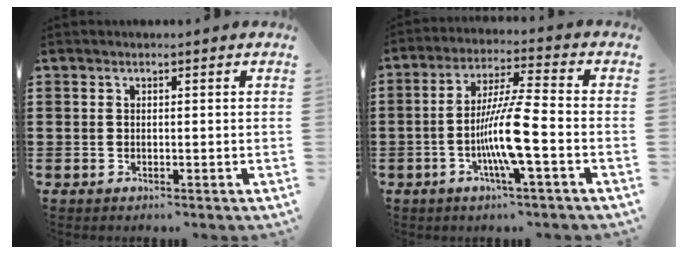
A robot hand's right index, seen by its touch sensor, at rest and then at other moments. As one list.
[{"total": 9.4, "force": [-2.9, 0.4, 8.9], "torque": [-0.177, -0.014, -0.059]}]